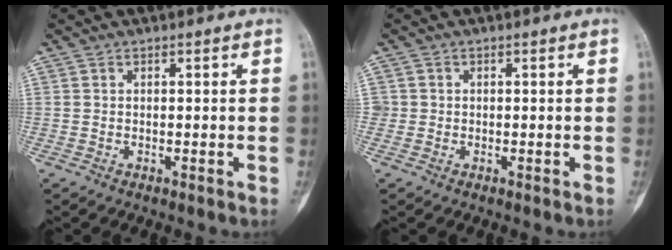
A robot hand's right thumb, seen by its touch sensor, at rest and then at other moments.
{"total": 1.3, "force": [0.0, 1.3, 0.1], "torque": [0.007, 0.005, -0.003]}